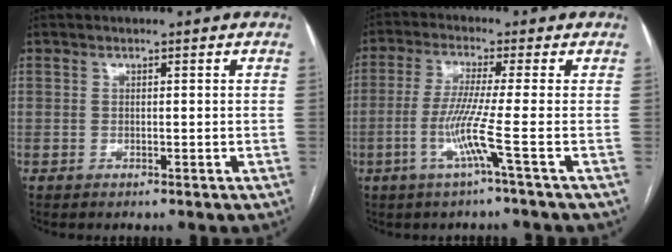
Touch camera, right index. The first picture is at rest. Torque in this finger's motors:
{"motor_torque": [0.50, -0.24, 0.45, 0.12]}